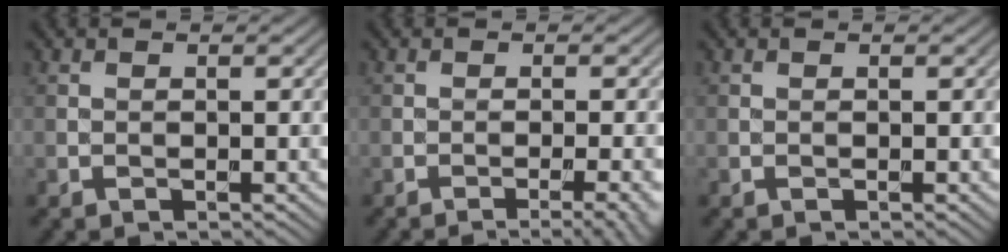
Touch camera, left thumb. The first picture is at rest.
{"total": 4.4, "force": [-2.1, 0.9, 3.7], "torque": [-0.042, 0.006, -0.031]}
{"total": 0.0}